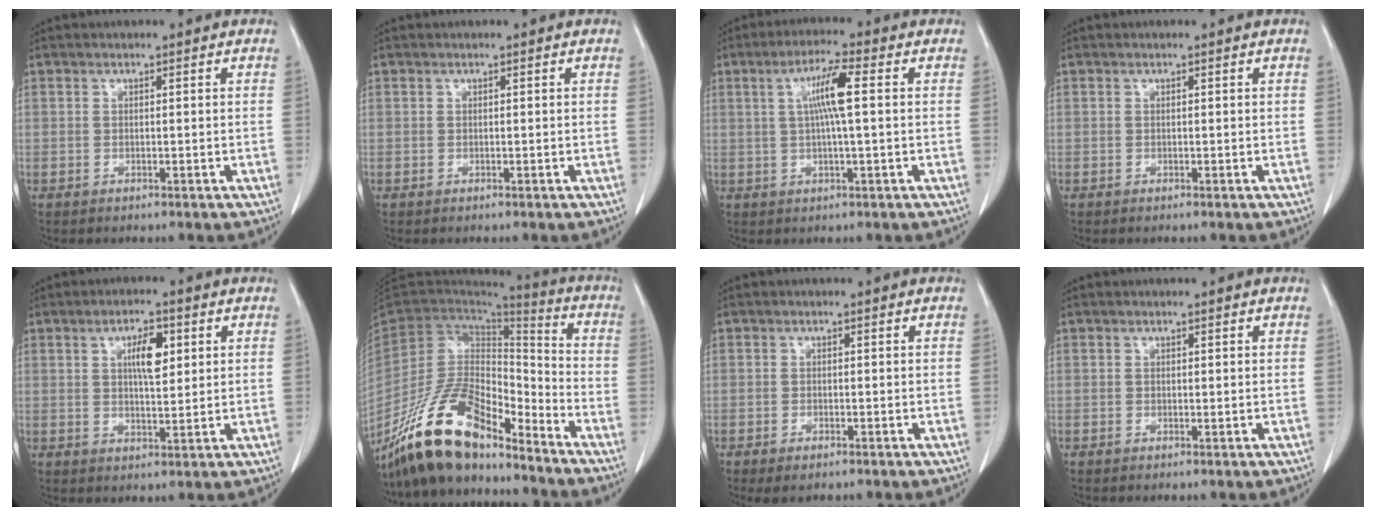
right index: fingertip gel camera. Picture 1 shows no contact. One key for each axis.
{"total": 0.0}
{"total": 6.4, "fx": 1.1, "fy": 0.1, "fz": 6.3, "tx": -0.116, "ty": 0.007, "tz": 0.019}
{"total": 0.0}
{"total": 5.5, "fx": 1.8, "fy": 1.7, "fz": 4.9, "tx": -0.083, "ty": 0.001, "tz": 0.031}
{"total": 18.2, "fx": -14.6, "fy": 5.7, "fz": 9.3, "tx": -0.173, "ty": 0.013, "tz": -0.269}
{"total": 2.1, "fx": -1.4, "fy": 0.8, "fz": 1.4, "tx": -0.030, "ty": -0.004, "tz": -0.017}
{"total": 0.0}